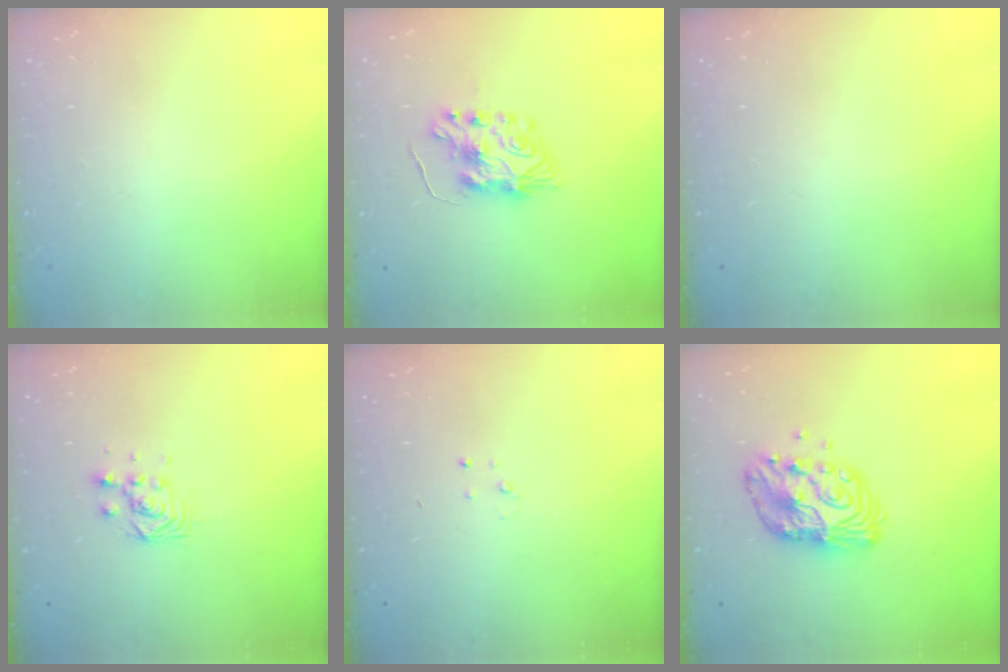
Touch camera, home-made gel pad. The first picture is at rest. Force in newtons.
{"total": 8.8, "press": 8.8, "slide": 0.6}
{"total": 0.0}
{"total": 3.8, "press": 3.7, "slide": 0.6}
{"total": 2.3, "press": 2.3, "slide": 0.3}
{"total": 11.9, "press": 11.9, "slide": 0.8}